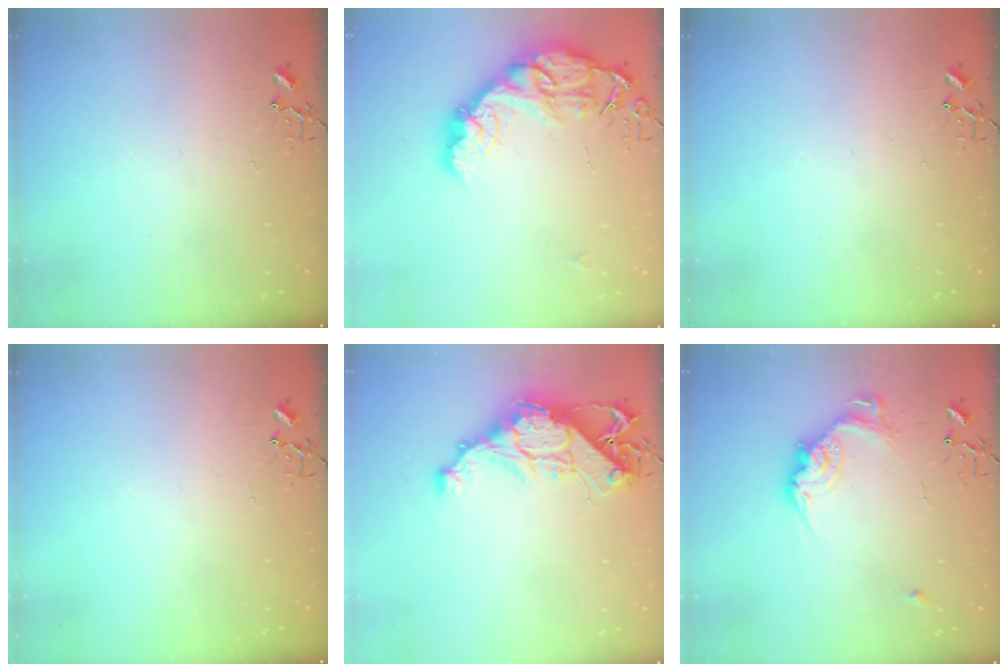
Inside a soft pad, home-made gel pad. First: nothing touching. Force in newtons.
{"total": 18.2, "press": 18.2, "slide": 1.3}
{"total": 0.0}
{"total": 0.0}
{"total": 13.4, "press": 13.4, "slide": 1.1}
{"total": 15.4, "press": 15.4, "slide": 1.0}